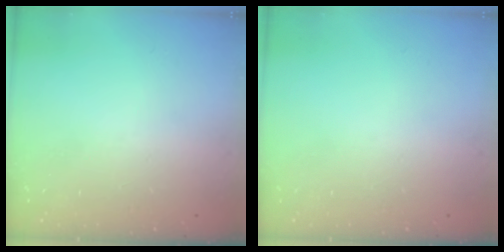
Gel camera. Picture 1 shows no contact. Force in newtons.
{"total": 0.0}